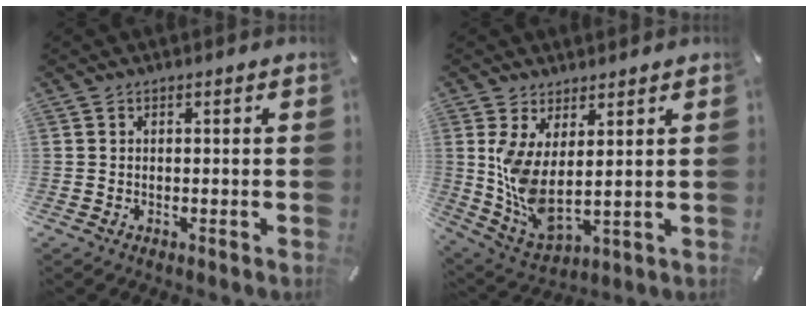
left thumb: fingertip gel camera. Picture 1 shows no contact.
{"total": 8.6, "force": [3.0, 3.8, 7.1], "torque": [-0.175, -0.040, 0.059]}